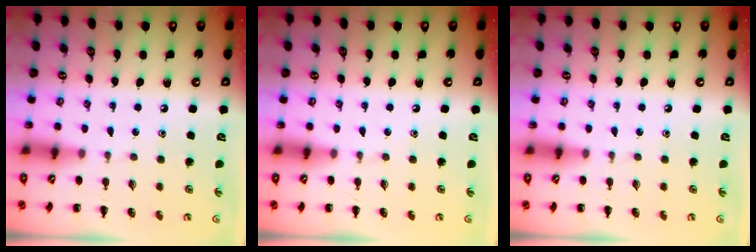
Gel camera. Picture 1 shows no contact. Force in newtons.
{"total": 0.0}
{"total": 0.0}